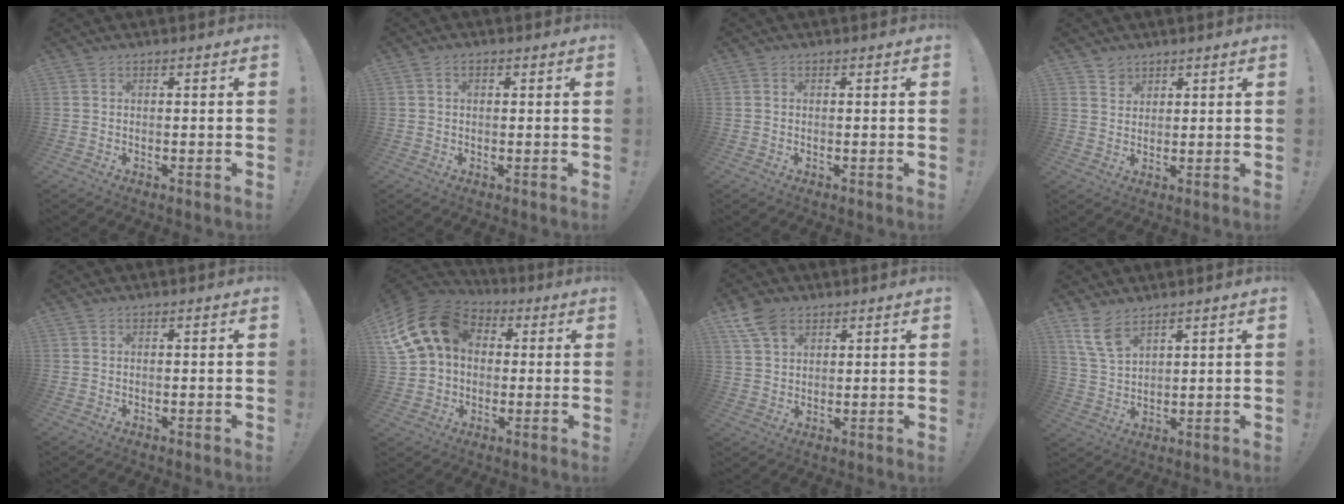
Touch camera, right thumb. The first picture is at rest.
{"total": 1.6, "force": [0.2, 1.0, 1.2], "torque": [-0.016, 0.001, 0.002]}
{"total": 0.0}
{"total": 3.3, "force": [2.6, 2.1, 0.2], "torque": [0.007, -0.023, 0.045]}
{"total": 0.0}
{"total": 18.5, "force": [4.9, 14.0, 11.1], "torque": [-0.193, -0.006, 0.093]}
{"total": 8.2, "force": [4.9, 5.3, 3.7], "torque": [-0.066, -0.017, 0.098]}
{"total": 8.2, "force": [5.9, 3.7, 4.4], "torque": [-0.084, -0.029, 0.115]}